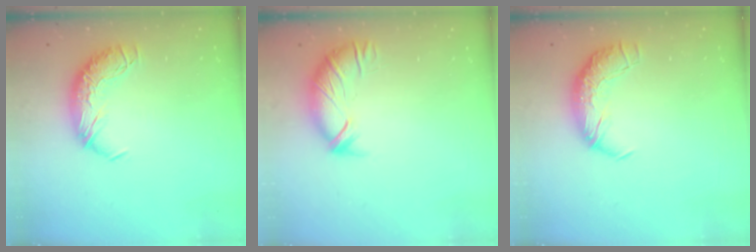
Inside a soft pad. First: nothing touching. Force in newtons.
{"total": 3.4, "press": 3.1, "slide": 1.3}
{"total": 2.5, "press": 1.3, "slide": 2.2}